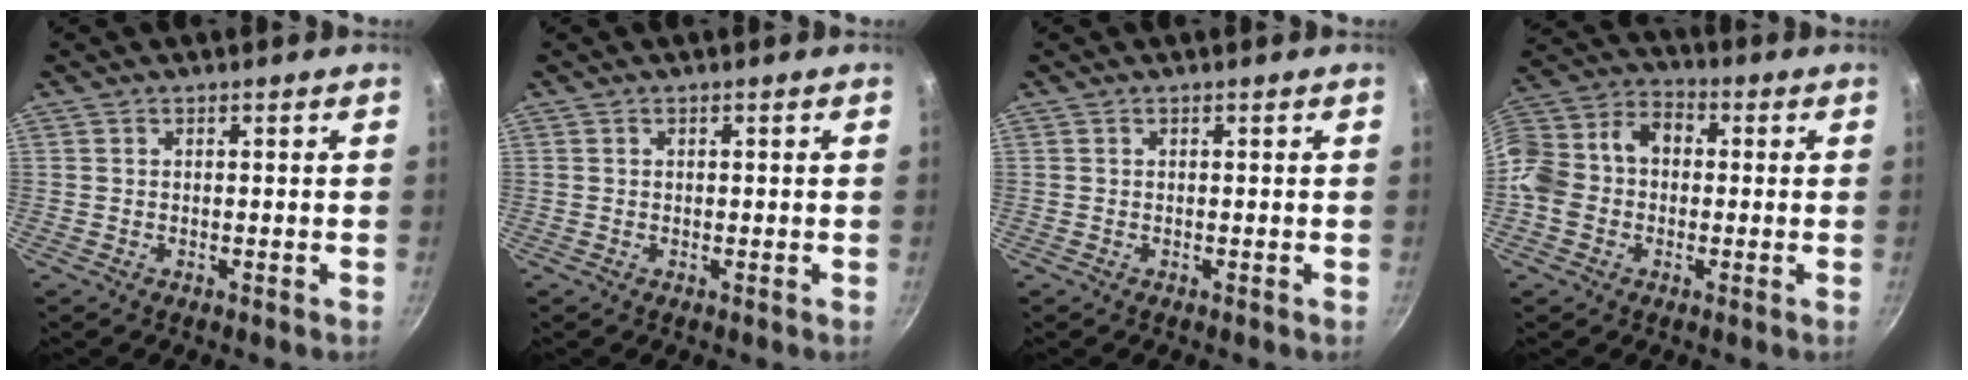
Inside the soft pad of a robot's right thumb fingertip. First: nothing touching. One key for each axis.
{"total": 0.0}
{"total": 0.0}
{"total": 13.6, "fx": -0.1, "fy": 10.5, "fz": 8.7, "tx": -0.160, "ty": 0.045, "tz": -0.011}